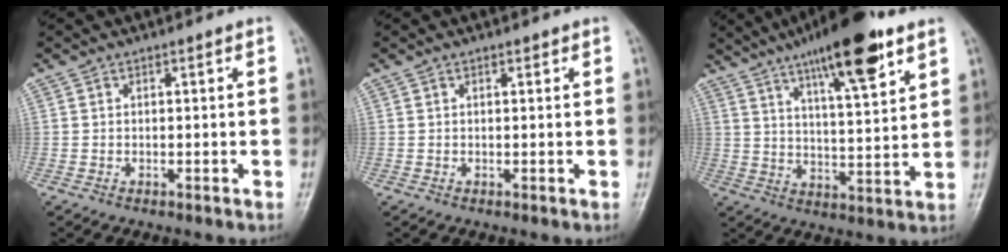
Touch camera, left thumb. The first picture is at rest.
{"total": 0.6, "force": [0.4, 0.3, 0.3], "torque": [-0.004, -0.002, 0.003]}
{"total": 17.0, "force": [10.2, 4.0, 13.0], "torque": [-0.186, -0.040, 0.164]}